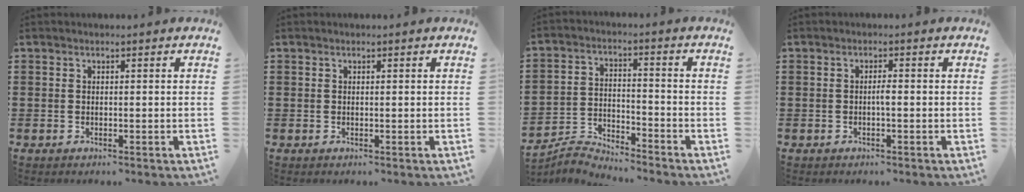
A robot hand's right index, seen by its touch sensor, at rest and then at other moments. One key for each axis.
{"total": 0.0}
{"total": 4.2, "fx": -4.2, "fy": 0.3, "fz": 0.0, "tx": -0.009, "ty": 0.008, "tz": -0.090}
{"total": 1.4, "fx": -0.3, "fy": 0.2, "fz": 1.3, "tx": -0.027, "ty": -0.001, "tz": -0.006}